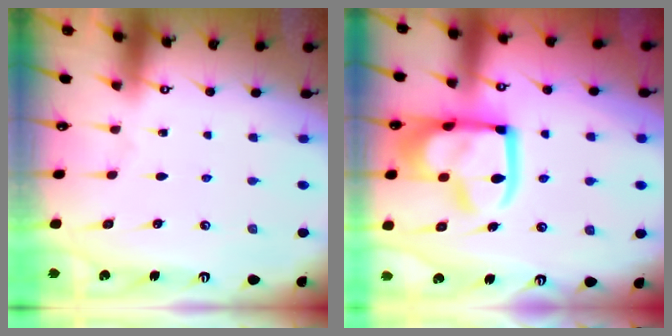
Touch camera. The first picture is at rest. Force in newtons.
{"total": 20.0, "press": 19.9, "slide": 2.2}